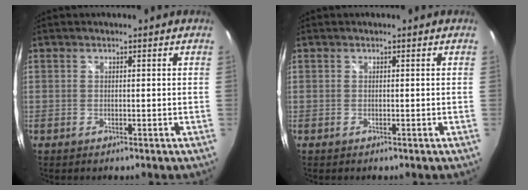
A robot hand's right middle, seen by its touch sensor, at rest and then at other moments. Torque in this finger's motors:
{"motor_torque": [0.02, 0.02, 0.00, 0.01]}